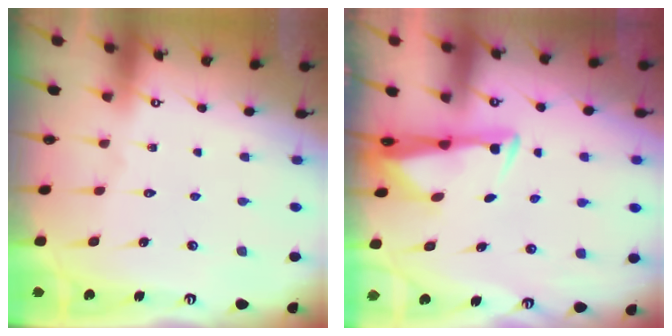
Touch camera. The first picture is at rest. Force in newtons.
{"total": 2.9, "press": 2.8, "slide": 0.9}